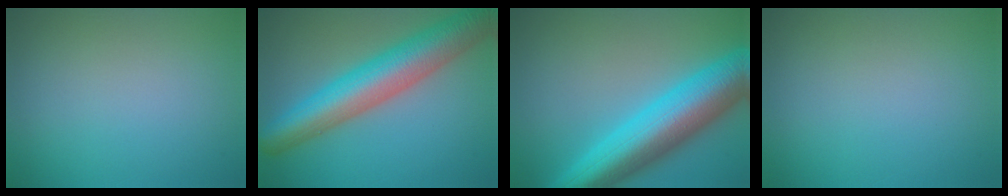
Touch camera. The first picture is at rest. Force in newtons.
{"total": 9.3, "press": 9.3, "slide": 0.4}
{"total": 11.3, "press": 11.3, "slide": 0.3}
{"total": 0.0}